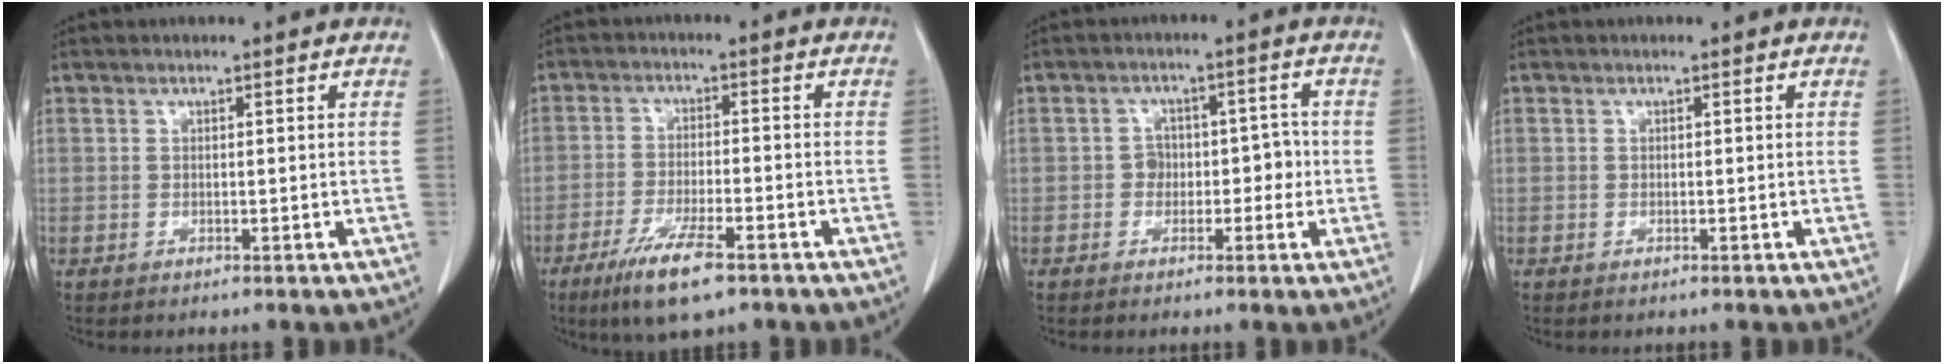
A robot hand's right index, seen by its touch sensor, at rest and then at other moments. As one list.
[{"total": 8.8, "force": [-5.5, 1.3, 6.7], "torque": [-0.126, -0.019, -0.094]}, {"total": 4.3, "force": [-0.7, 3.3, 2.7], "torque": [-0.019, 0.028, -0.008]}, {"total": 0.0}]